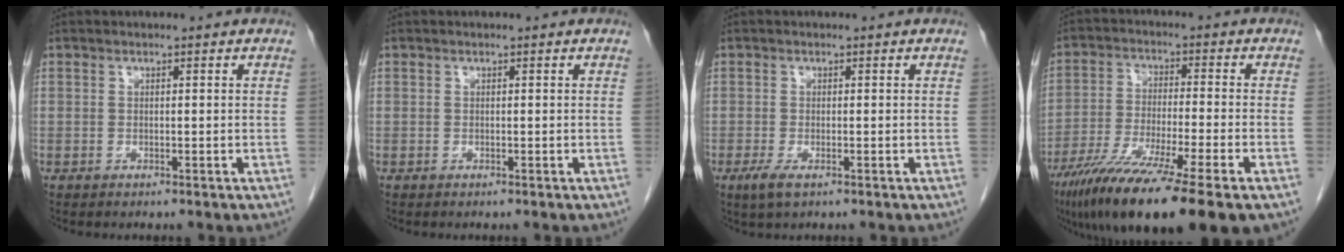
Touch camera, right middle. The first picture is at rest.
{"total": 0.0}
{"total": 2.3, "force": [-1.2, 0.7, 1.9], "torque": [-0.043, -0.006, -0.022]}
{"total": 17.2, "force": [-11.4, 0.6, 12.8], "torque": [-0.210, -0.047, -0.191]}